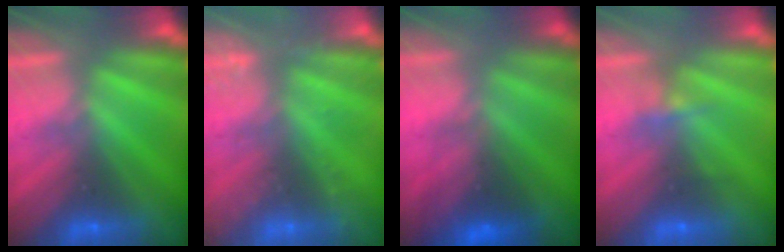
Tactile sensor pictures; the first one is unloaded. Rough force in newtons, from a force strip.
{"total": 2.5}
{"total": 2.3}
{"total": 2.1}